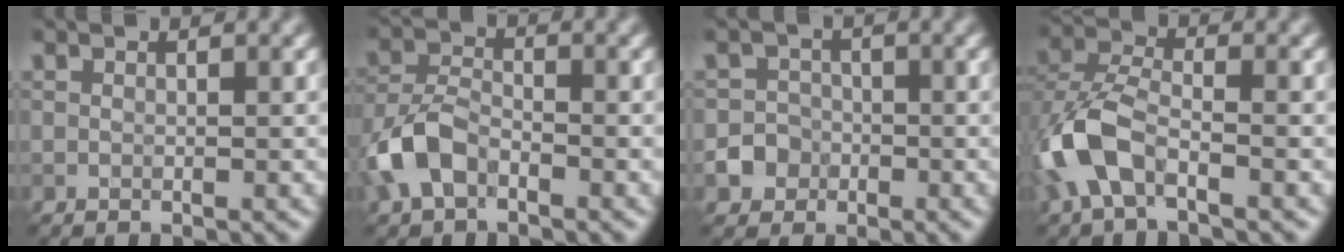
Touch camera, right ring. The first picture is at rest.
{"total": 4.7, "force": [-2.4, 2.7, 3.0], "torque": [-0.069, 0.005, -0.057]}
{"total": 3.9, "force": [-2.0, 3.2, 0.7], "torque": [0.014, -0.006, -0.038]}
{"total": 6.6, "force": [-2.6, 3.4, 4.9], "torque": [-0.123, 0.001, -0.064]}